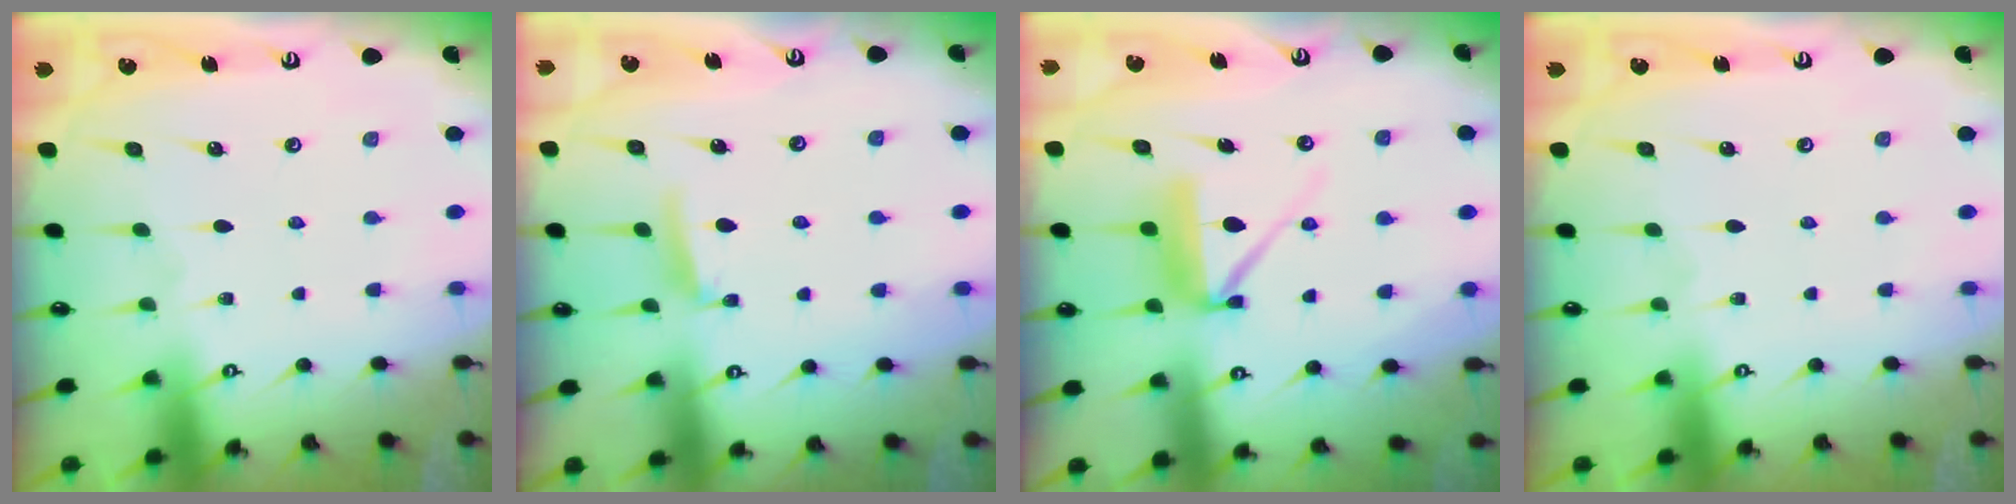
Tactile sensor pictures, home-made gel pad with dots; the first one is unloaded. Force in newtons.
{"total": 6.0, "press": 5.9, "slide": 0.8}
{"total": 8.9, "press": 8.8, "slide": 0.5}
{"total": 0.0}